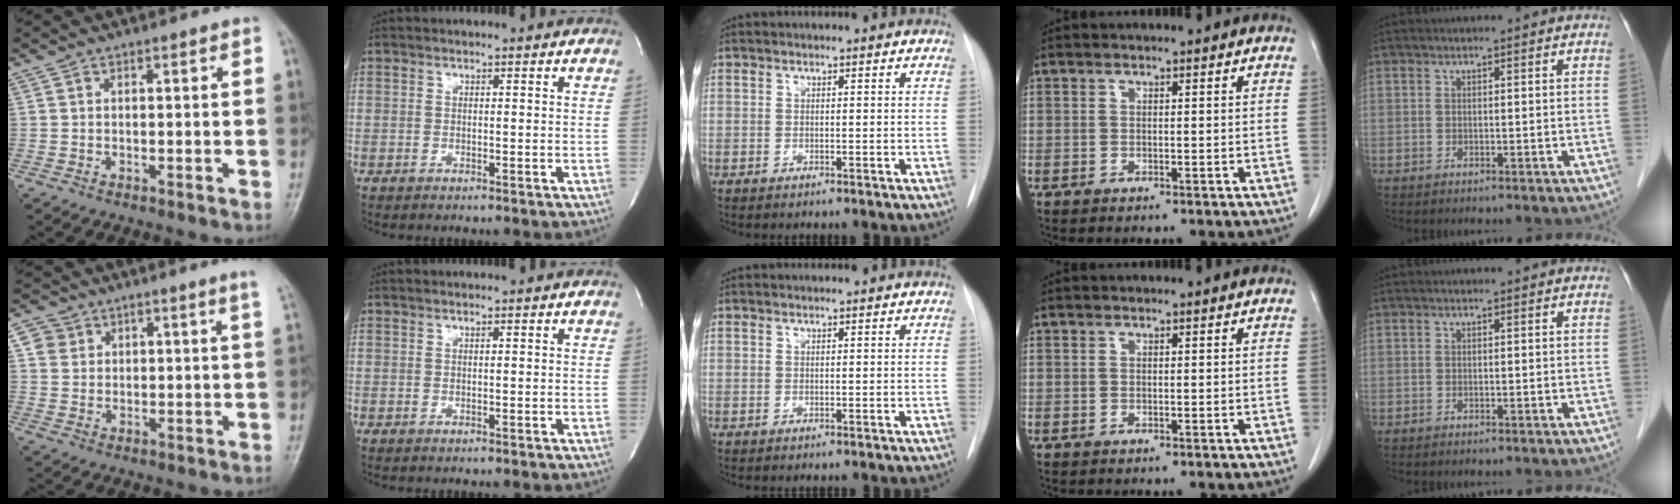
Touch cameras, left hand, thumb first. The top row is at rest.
{"thumb": {"total": 5.6, "force": [3.9, 2.8, 3.0], "torque": [-0.027, -0.022, 0.060]}}